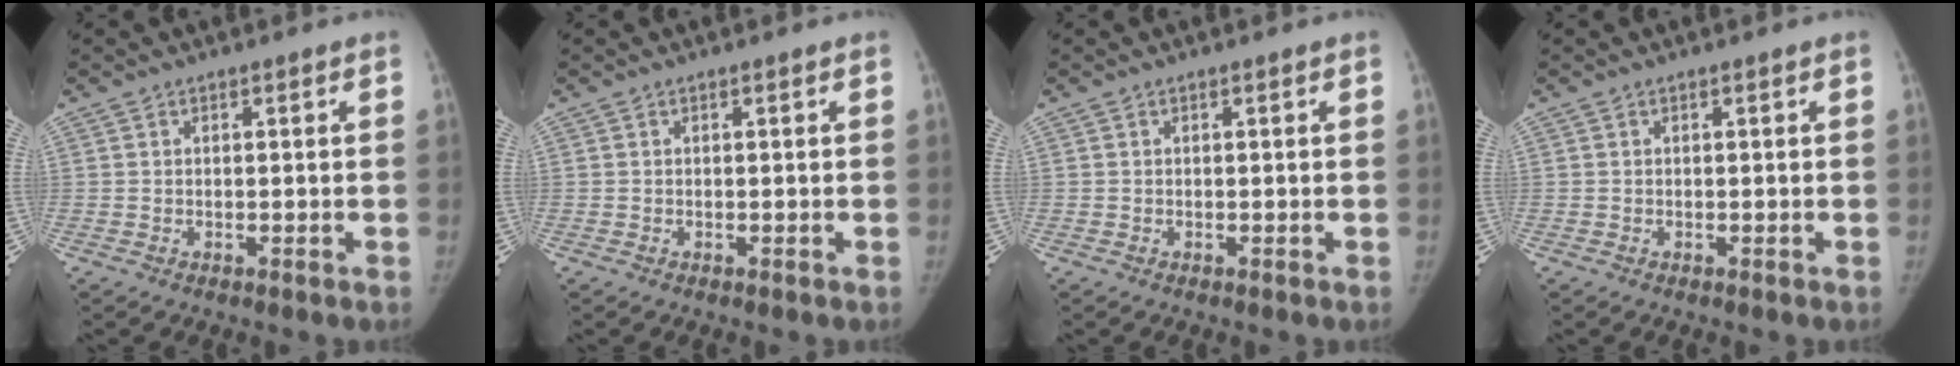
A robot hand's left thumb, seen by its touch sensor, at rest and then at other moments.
{"total": 0.0}
{"total": 0.0}
{"total": 0.0}